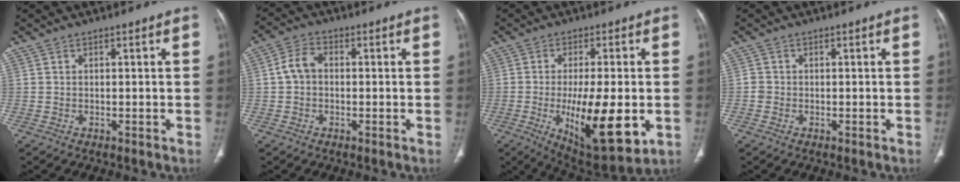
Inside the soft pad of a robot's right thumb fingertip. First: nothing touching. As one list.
[{"total": 4.4, "force": [0.0, 3.3, 3.0], "torque": [-0.054, 0.015, -0.008]}, {"total": 17.1, "force": [-3.7, 5.6, 15.8], "torque": [-0.251, -0.023, -0.043]}, {"total": 1.2, "force": [-0.4, 1.1, 0.3], "torque": [-0.001, 0.004, -0.009]}]